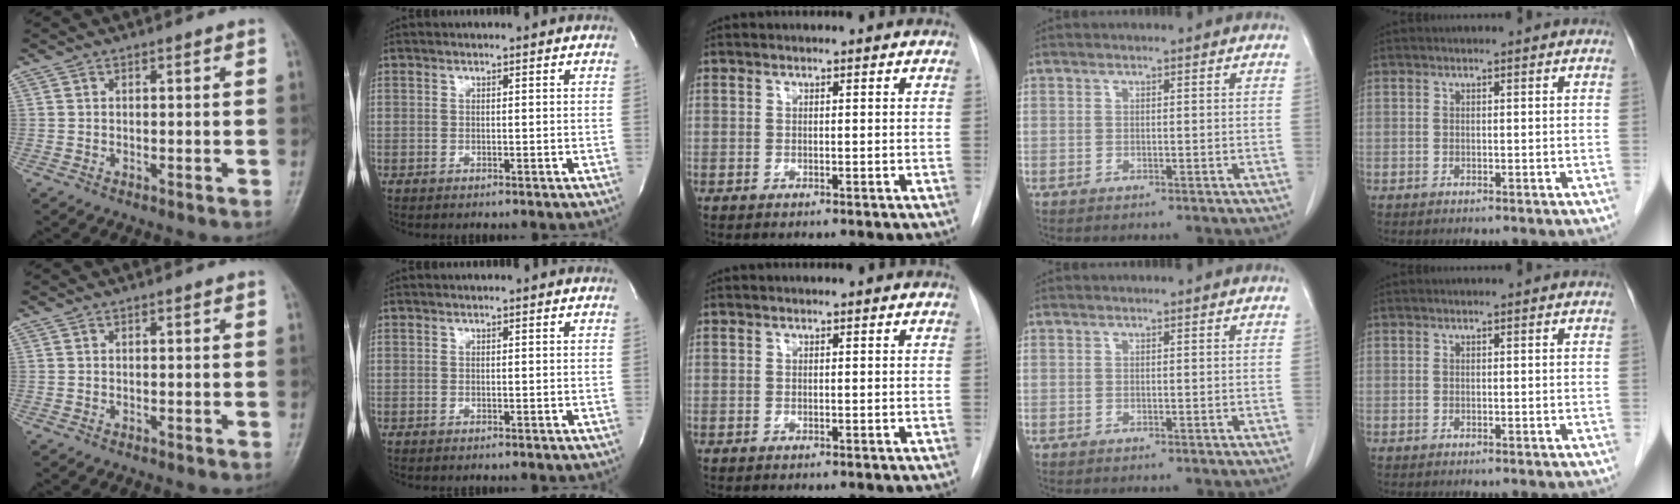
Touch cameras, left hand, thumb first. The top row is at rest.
{}